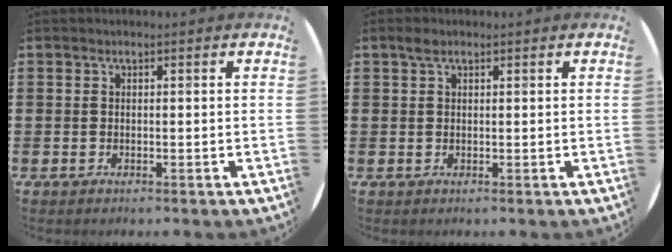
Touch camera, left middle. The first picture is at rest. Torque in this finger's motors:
{"motor_torque": [0.22, -0.11, -0.15, -0.06]}